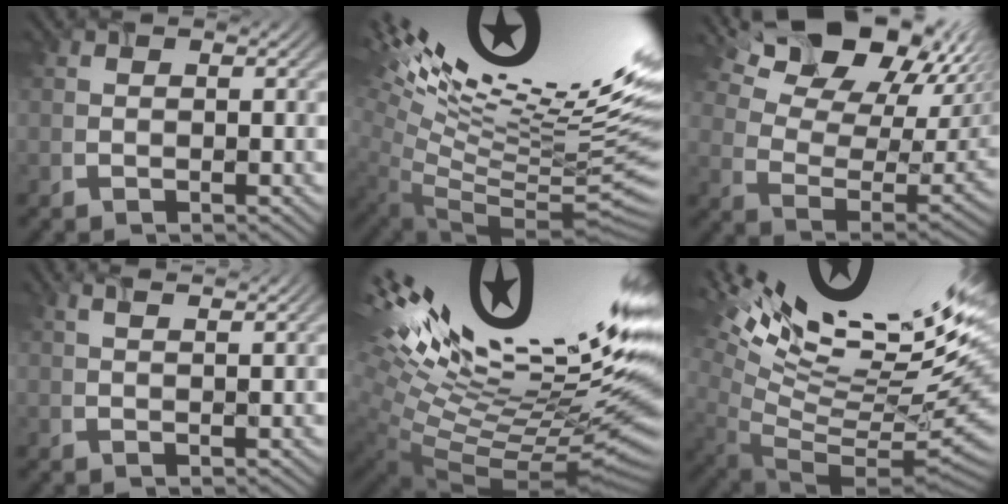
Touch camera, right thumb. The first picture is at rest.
{"total": 18.0, "force": [7.7, 4.7, 15.6], "torque": [-0.214, 0.037, 0.127]}
{"total": 17.8, "force": [11.7, 8.4, 10.4], "torque": [-0.209, 0.038, 0.158]}
{"total": 2.7, "force": [1.9, 0.5, 1.8], "torque": [-0.022, 0.005, 0.028]}
{"total": 19.7, "force": [7.7, 6.1, 17.1], "torque": [-0.233, 0.029, 0.137]}
{"total": 16.7, "force": [7.9, 5.6, 13.6], "torque": [-0.171, 0.024, 0.154]}